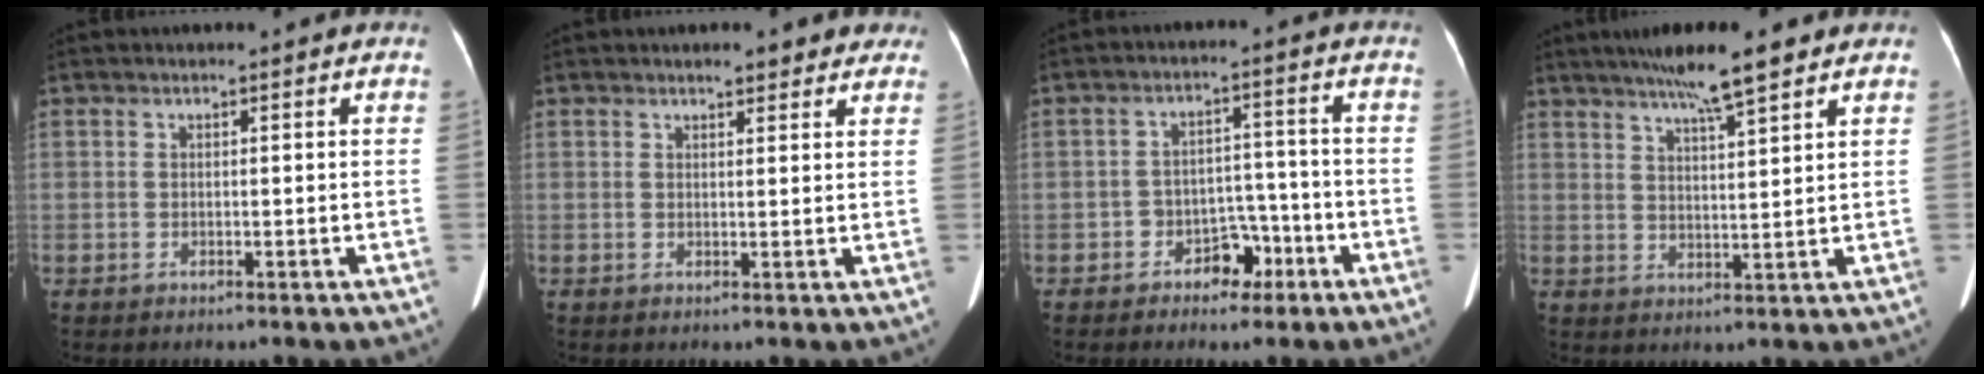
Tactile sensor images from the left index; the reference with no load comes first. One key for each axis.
{"total": 3.9, "fx": 3.2, "fy": 1.3, "fz": 1.7, "tx": -0.010, "ty": 0.011, "tz": 0.034}
{"total": 5.0, "fx": -2.9, "fy": 3.3, "fz": 2.3, "tx": -0.028, "ty": 0.024, "tz": -0.043}
{"total": 8.5, "fx": 6.4, "fy": 0.3, "fz": 5.7, "tx": -0.089, "ty": 0.016, "tz": 0.102}